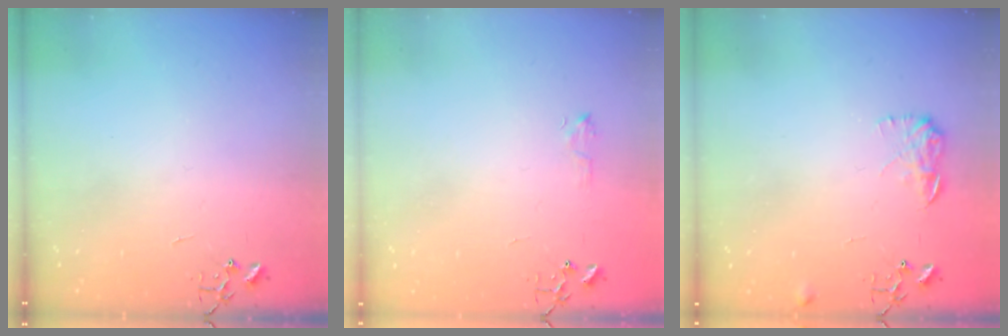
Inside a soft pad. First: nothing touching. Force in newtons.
{"total": 5.5, "press": 5.4, "slide": 0.8}
{"total": 8.2, "press": 8.2, "slide": 0.4}